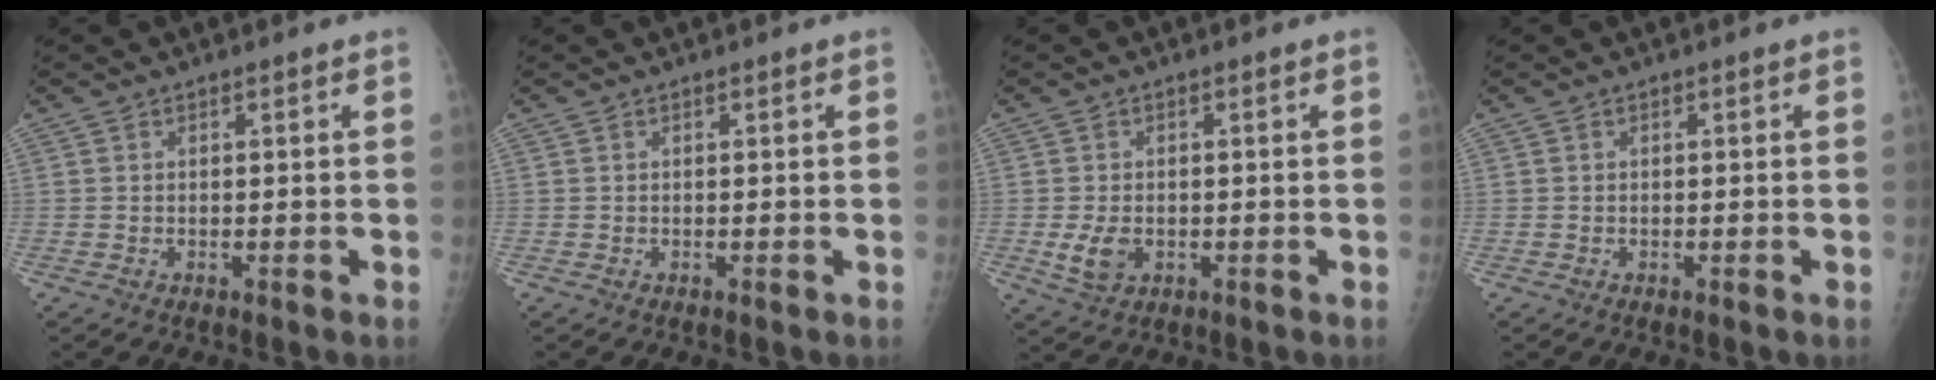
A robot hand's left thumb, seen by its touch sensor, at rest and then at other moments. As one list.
[{"total": 0.0}, {"total": 4.1, "force": [-0.7, 2.8, 2.9], "torque": [-0.055, -0.006, -0.006]}, {"total": 0.0}]